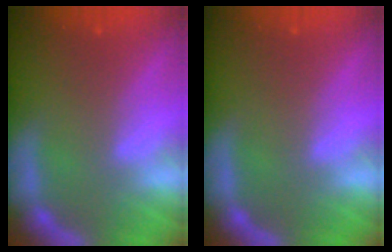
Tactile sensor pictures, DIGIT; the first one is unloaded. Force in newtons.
{"total": 0.0}